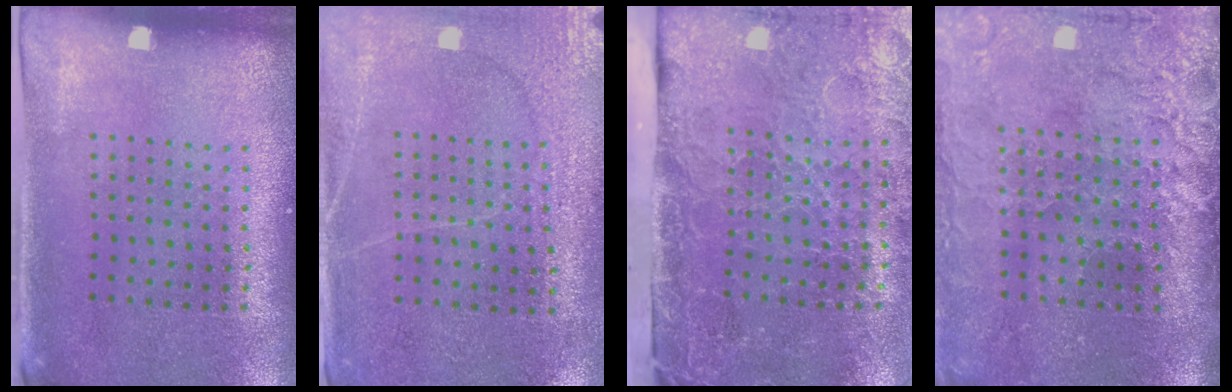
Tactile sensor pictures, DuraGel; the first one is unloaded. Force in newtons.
{"total": 2.8, "press": 2.7, "slide": 0.7}
{"total": 4.7, "press": 3.6, "slide": 3.0}
{"total": 4.3, "press": 3.6, "slide": 2.3}